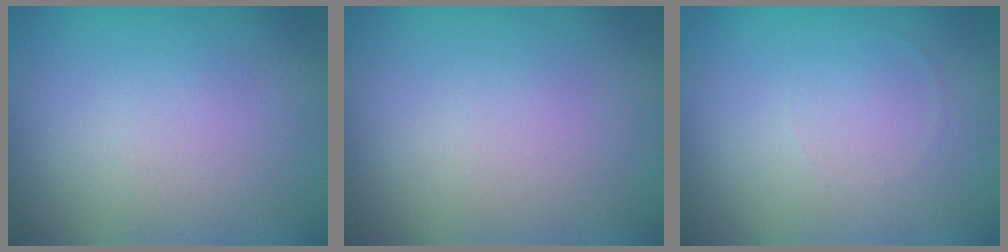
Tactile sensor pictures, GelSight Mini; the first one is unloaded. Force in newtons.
{"total": 0.0}
{"total": 0.0}